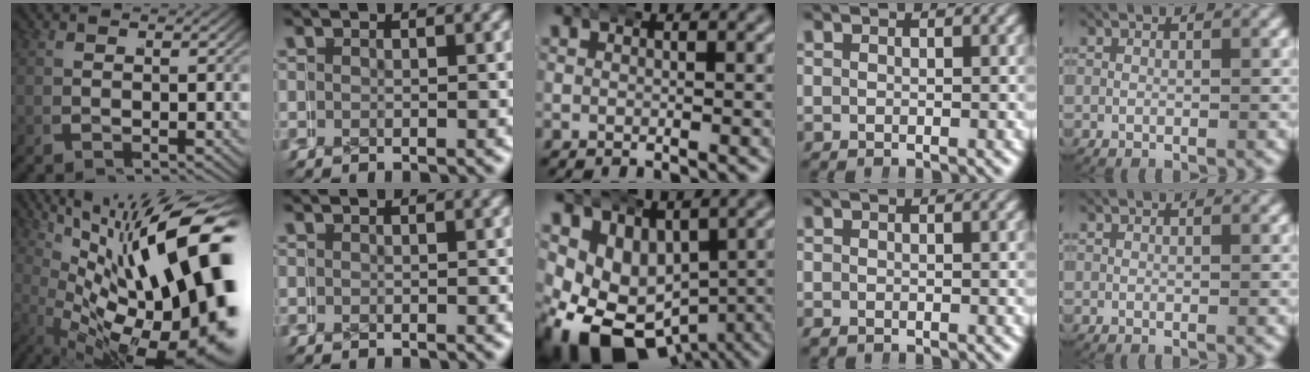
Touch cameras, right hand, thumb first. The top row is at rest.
{"thumb": {"total": 20.5, "force": [-2.5, 11.4, 16.9], "torque": [-0.279, -0.057, -0.007]}, "middle": {"total": 13.6, "force": [-3.2, 10.3, 8.3], "torque": [-0.172, -0.065, -0.029]}, "ring": {"total": 0.6, "force": [-0.4, 0.3, 0.2], "torque": [-0.005, -0.006, -0.005]}}